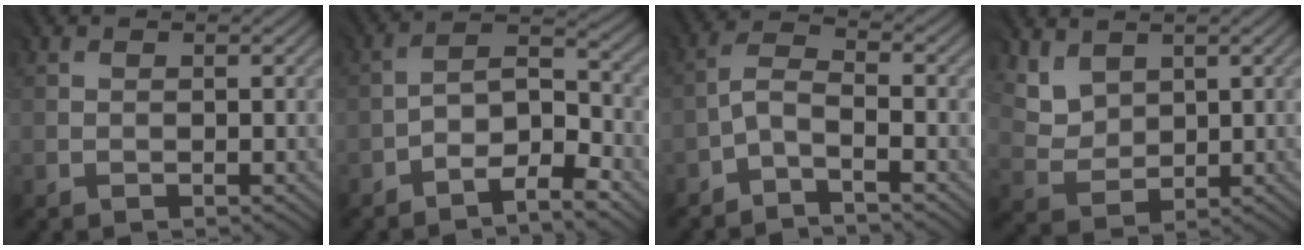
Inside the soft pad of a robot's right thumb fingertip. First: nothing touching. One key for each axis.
{"total": 8.3, "fx": -5.6, "fy": 2.9, "fz": 5.5, "tx": -0.080, "ty": 0.004, "tz": -0.101}
{"total": 3.5, "fx": -2.5, "fy": 0.9, "fz": 2.2, "tx": -0.048, "ty": 0.005, "tz": -0.061}
{"total": 4.8, "fx": 3.2, "fy": 3.2, "fz": 1.6, "tx": -0.061, "ty": -0.012, "tz": 0.077}